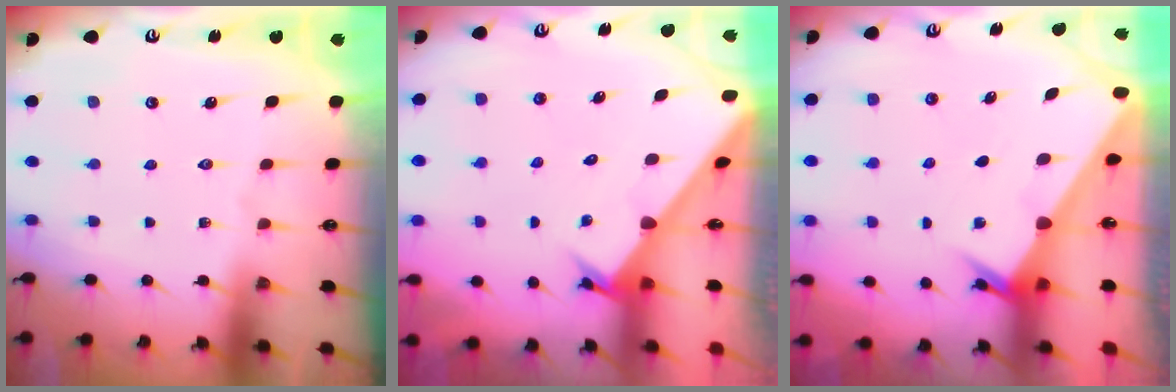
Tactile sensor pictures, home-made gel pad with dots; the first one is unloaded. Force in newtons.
{"total": 2.7, "press": 2.7, "slide": 0.3}
{"total": 3.0, "press": 3.0, "slide": 0.2}